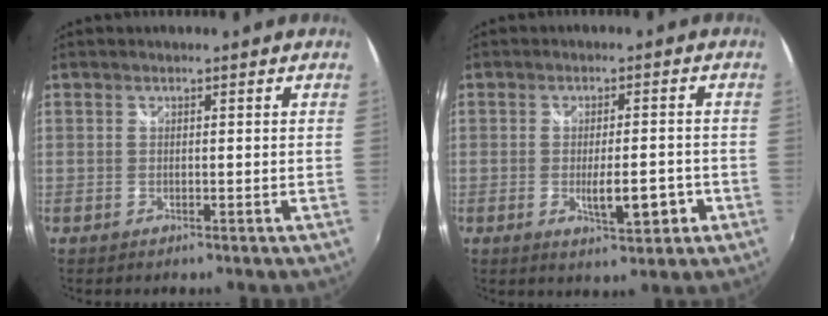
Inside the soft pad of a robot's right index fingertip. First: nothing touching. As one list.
[{"total": 7.0, "force": [-2.3, 2.0, 6.3], "torque": [-0.106, -0.015, -0.029]}]